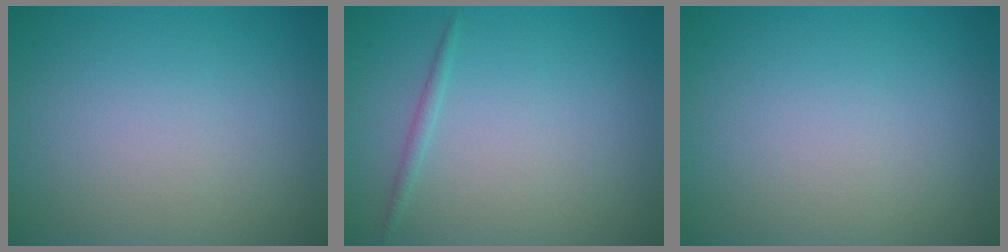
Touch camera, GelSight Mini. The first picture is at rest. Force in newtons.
{"total": 0.8, "press": 0.8, "slide": 0.1}
{"total": 0.0}